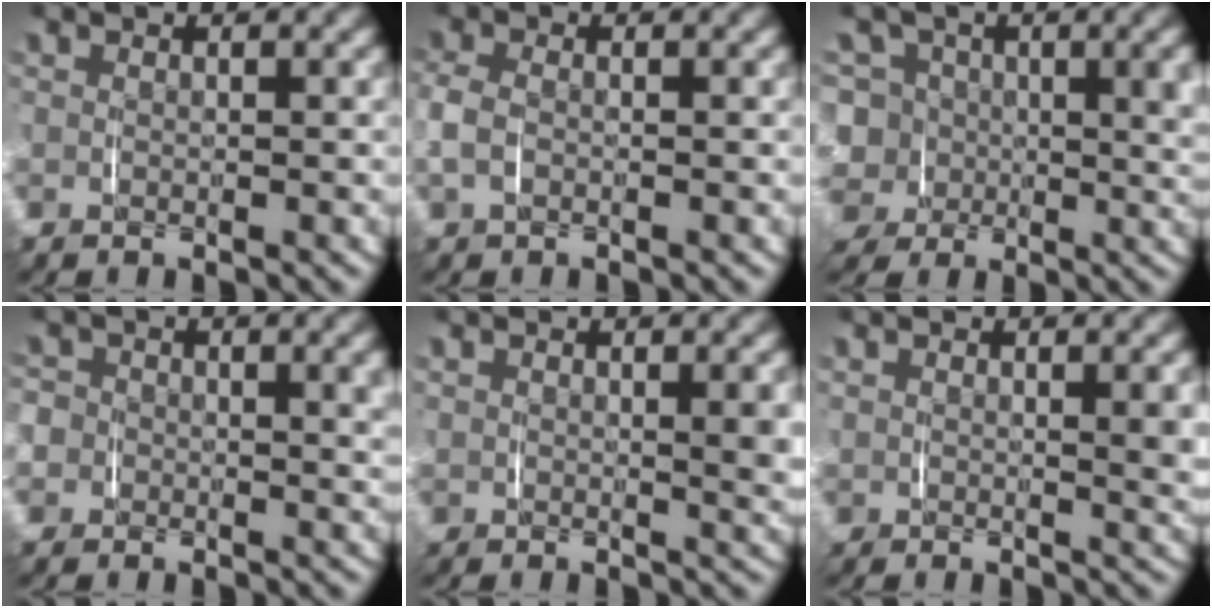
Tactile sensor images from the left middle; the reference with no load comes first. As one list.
[{"total": 2.7, "force": [-0.2, 2.0, 1.9], "torque": [-0.062, -0.001, -0.003]}, {"total": 11.2, "force": [-1.6, 10.2, 4.3], "torque": [-0.116, -0.044, -0.026]}, {"total": 3.5, "force": [0.3, 3.1, 1.6], "torque": [-0.036, -0.002, -0.003]}, {"total": 2.2, "force": [0.9, 0.6, 1.9], "torque": [-0.023, -0.002, 0.013]}, {"total": 1.9, "force": [0.9, 0.6, 1.6], "torque": [-0.019, -0.003, 0.013]}]